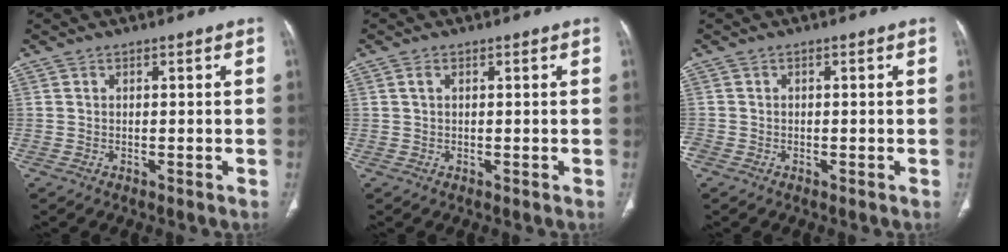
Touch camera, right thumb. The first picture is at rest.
{"total": 1.2, "force": [0.5, 0.6, 0.9], "torque": [-0.021, 0.007, 0.011]}
{"total": 1.0, "force": [-0.4, 0.9, 0.4], "torque": [-0.008, 0.001, -0.009]}